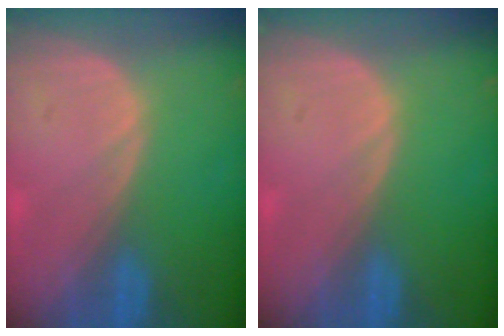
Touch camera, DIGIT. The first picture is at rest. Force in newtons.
{"total": 0.0}